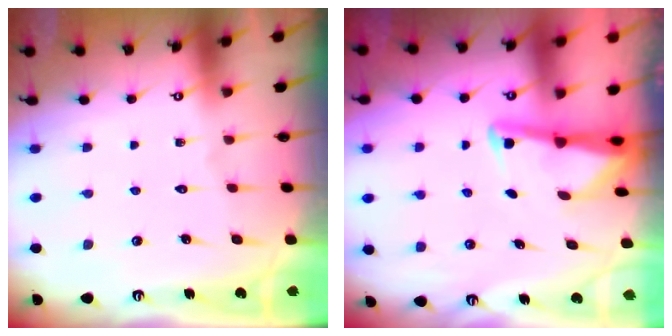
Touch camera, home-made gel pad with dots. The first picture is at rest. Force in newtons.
{"total": 3.0, "press": 3.0, "slide": 0.3}